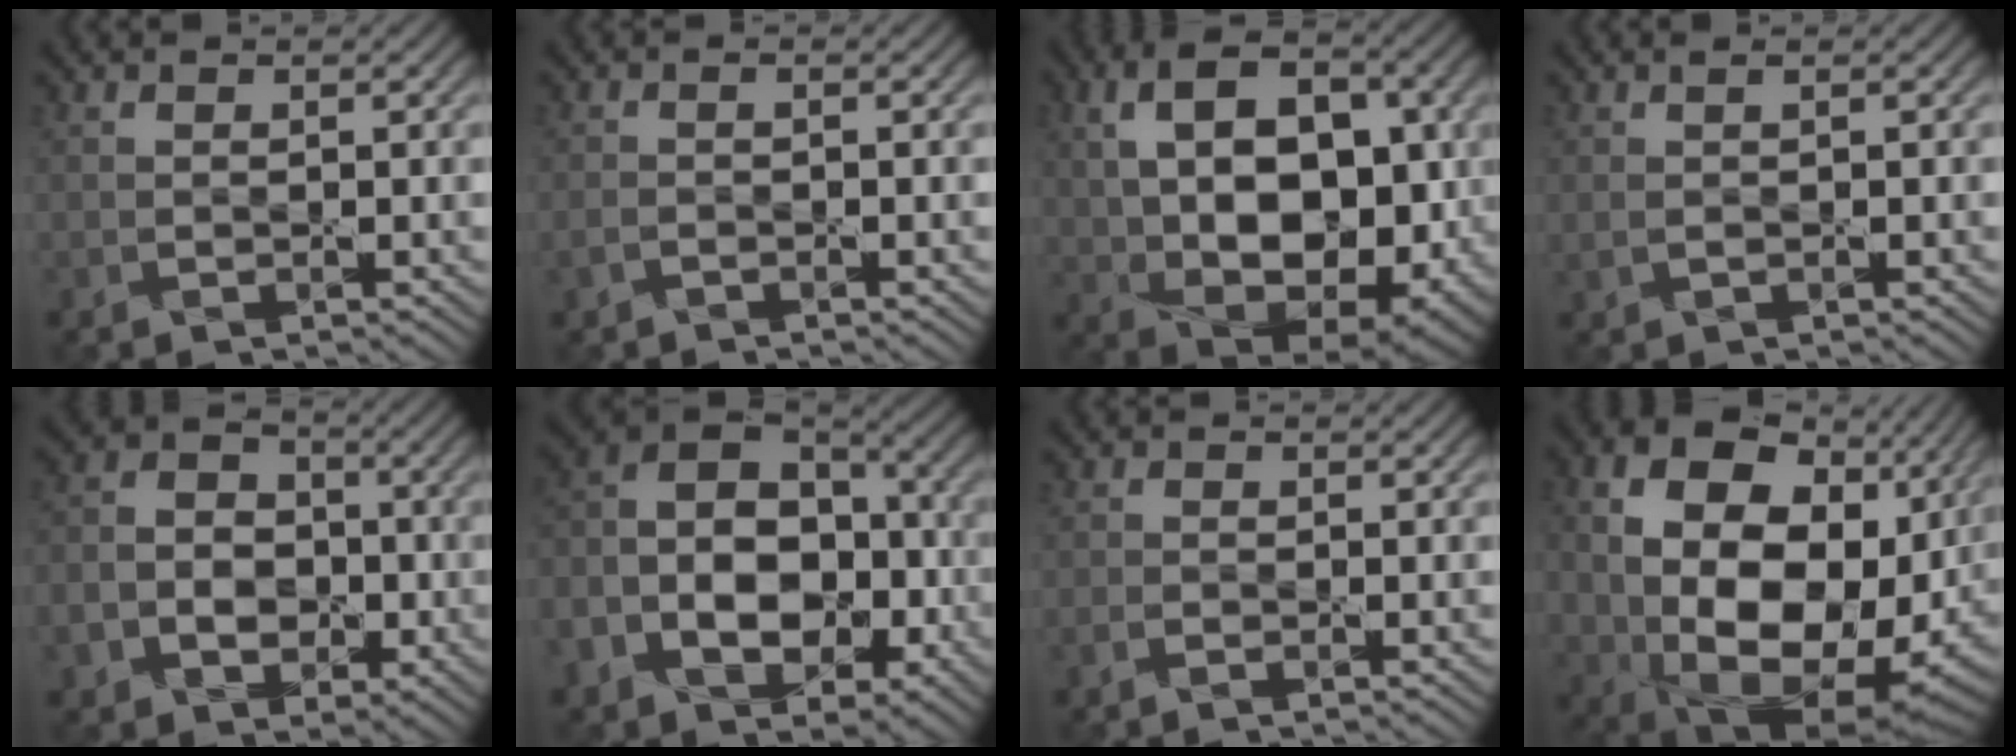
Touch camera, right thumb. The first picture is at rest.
{"total": 1.2, "force": [-0.8, 0.4, 0.9], "torque": [-0.023, -0.001, -0.019]}
{"total": 16.9, "force": [0.6, 10.8, 13.0], "torque": [-0.216, -0.007, 0.018]}
{"total": 1.2, "force": [0.4, 0.3, 1.1], "torque": [-0.024, 0.002, 0.006]}
{"total": 9.1, "force": [-2.7, 7.4, 4.5], "torque": [-0.097, -0.020, -0.065]}
{"total": 15.0, "force": [-4.4, 10.2, 10.0], "torque": [-0.200, -0.013, -0.070]}
{"total": 1.3, "force": [-0.8, 0.5, 0.9], "torque": [-0.021, -0.002, -0.016]}
{"total": 18.6, "force": [1.3, 12.9, 13.4], "torque": [-0.272, -0.039, 0.054]}